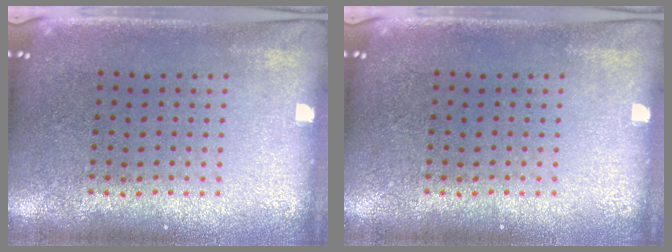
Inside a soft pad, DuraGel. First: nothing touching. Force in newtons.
{"total": 0.0}